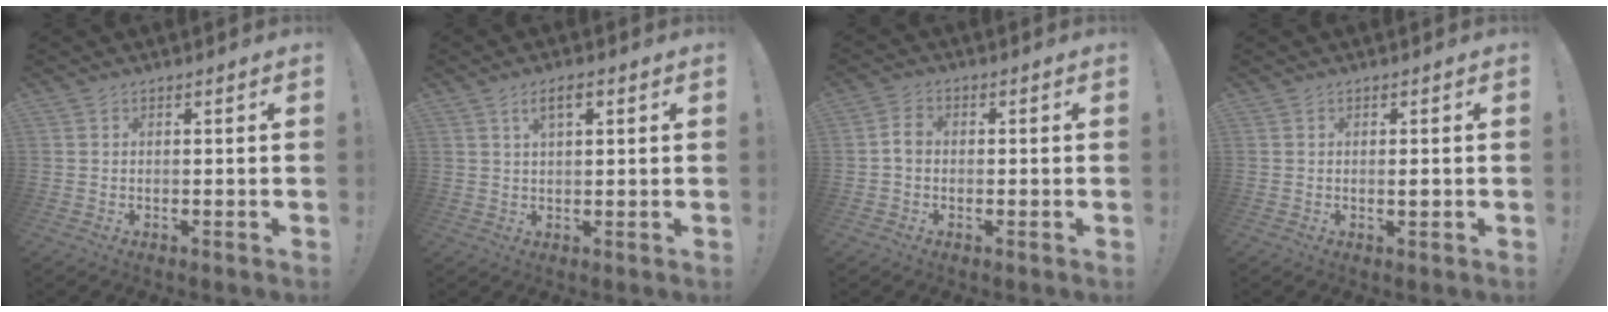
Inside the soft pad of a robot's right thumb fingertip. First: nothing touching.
{"total": 4.6, "force": [2.0, 1.9, 3.7], "torque": [-0.053, -0.001, 0.030]}
{"total": 3.7, "force": [-0.3, 2.7, 2.6], "torque": [-0.037, 0.008, -0.004]}
{"total": 1.2, "force": [-0.2, 0.0, 1.1], "torque": [-0.019, -0.002, -0.005]}